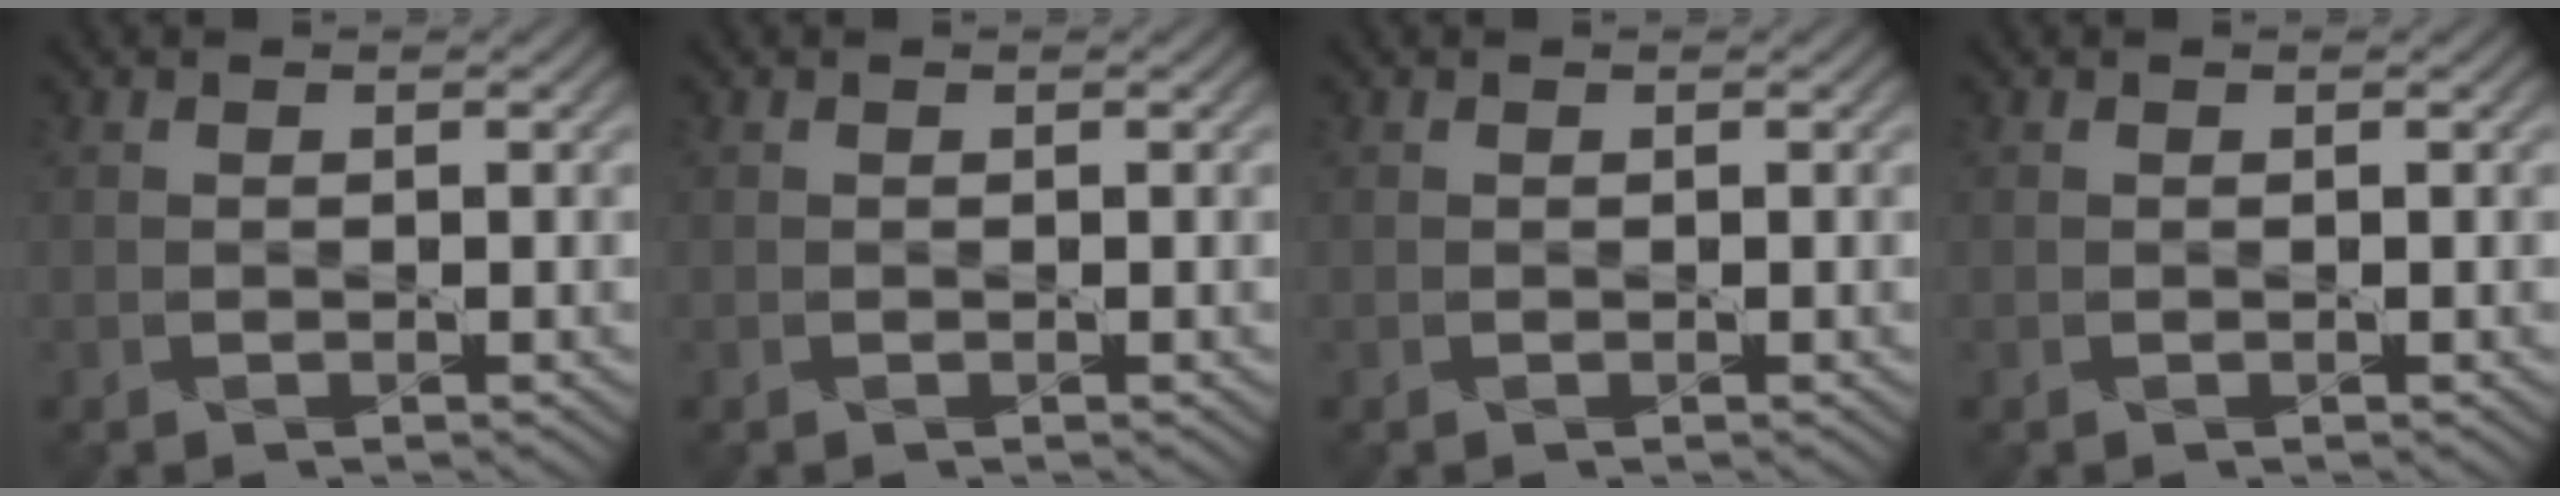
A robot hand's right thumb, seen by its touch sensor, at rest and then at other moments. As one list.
[{"total": 0.0}, {"total": 0.0}, {"total": 0.0}]